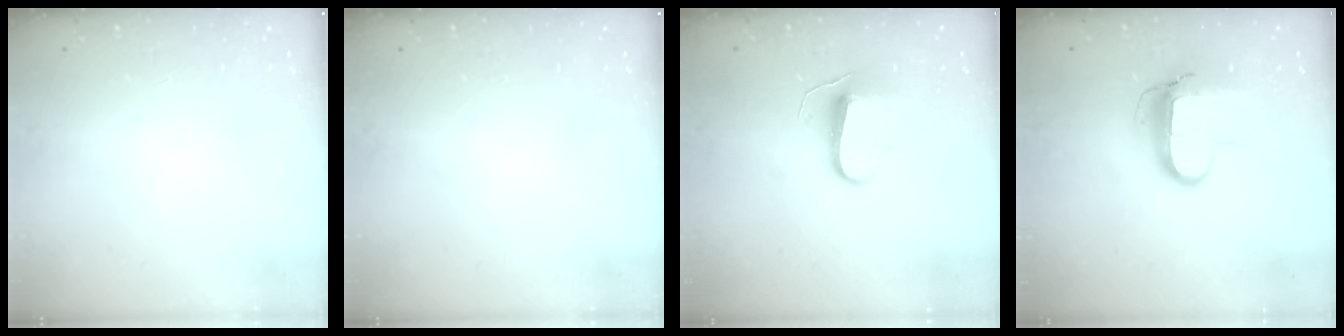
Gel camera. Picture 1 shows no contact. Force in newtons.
{"total": 0.0}
{"total": 8.9, "press": 8.9, "slide": 0.1}
{"total": 11.4, "press": 11.3, "slide": 0.9}